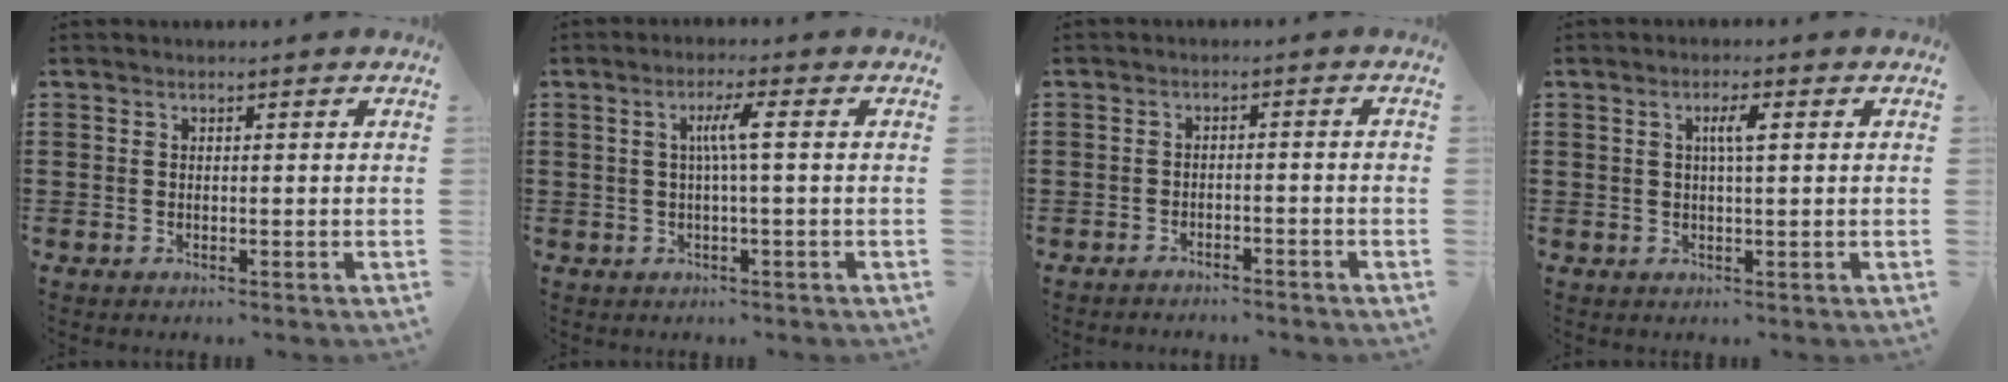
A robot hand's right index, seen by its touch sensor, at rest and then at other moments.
{"total": 4.0, "force": [0.3, -0.1, 3.9], "torque": [-0.075, 0.000, 0.000]}
{"total": 2.0, "force": [-2.0, 0.0, 0.3], "torque": [-0.008, 0.001, -0.043]}
{"total": 2.9, "force": [0.6, 0.5, 2.8], "torque": [-0.055, 0.004, 0.007]}